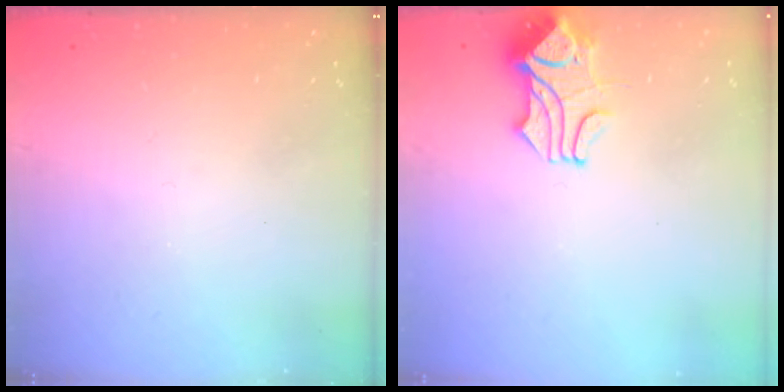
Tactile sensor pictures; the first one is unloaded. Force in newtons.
{"total": 1.8, "press": 1.4, "slide": 1.2}